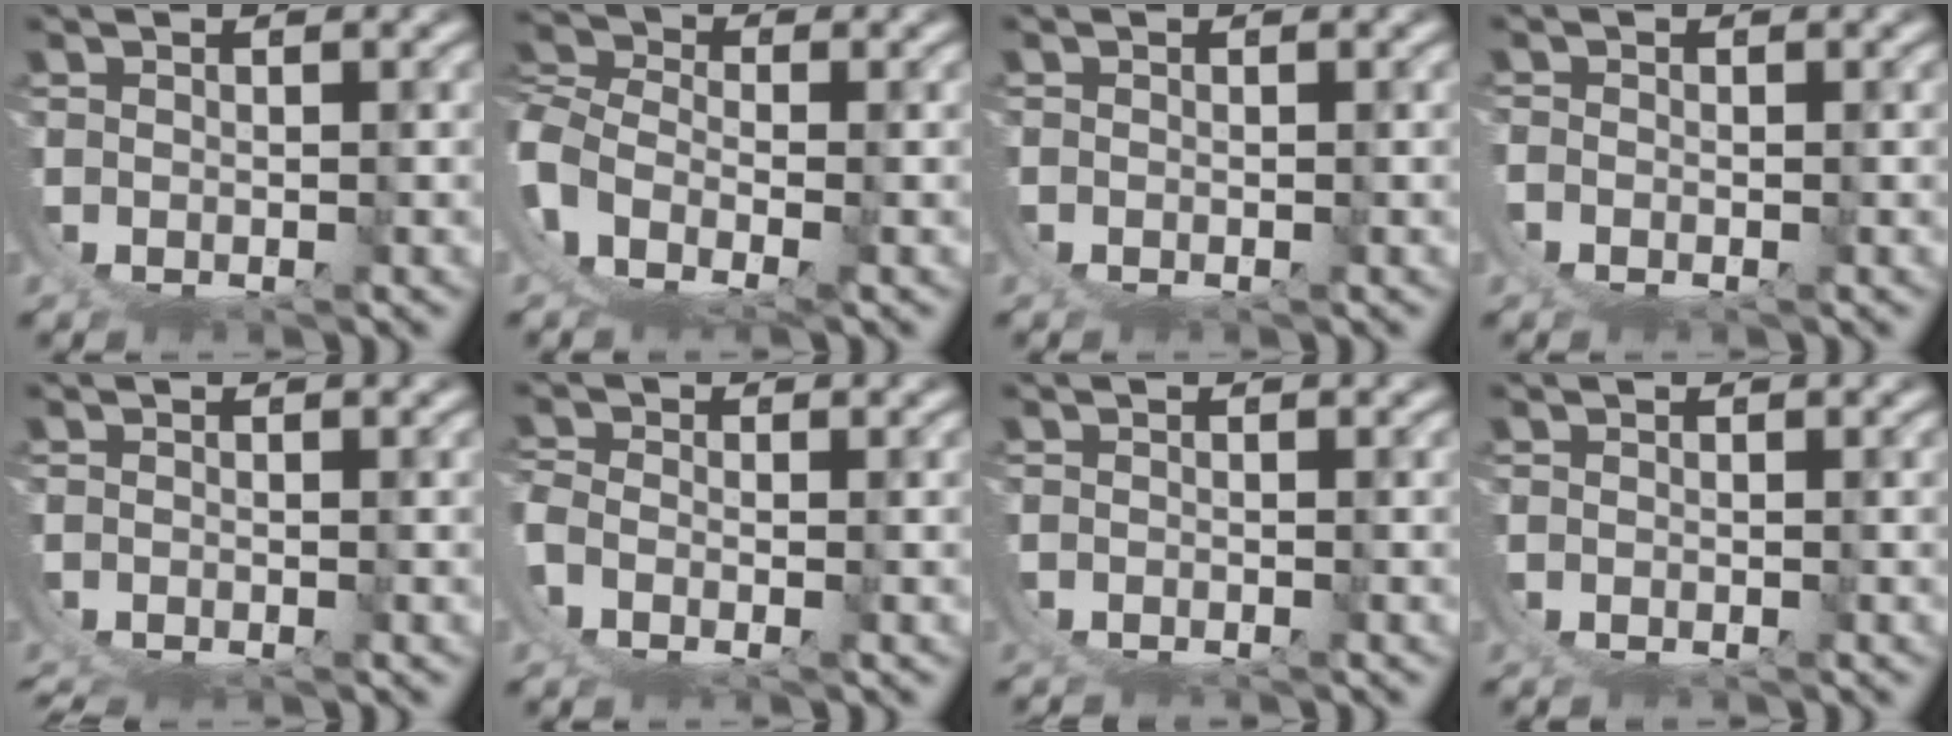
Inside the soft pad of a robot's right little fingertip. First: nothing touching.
{"total": 6.8, "force": [-2.0, 4.8, 4.5], "torque": [-0.115, -0.032, -0.029]}
{"total": 0.0}
{"total": 0.8, "force": [-0.5, -0.5, 0.3], "torque": [0.001, 0.000, -0.011]}
{"total": 3.8, "force": [-2.7, 2.5, 0.8], "torque": [-0.021, -0.016, -0.042]}
{"total": 1.7, "force": [-1.0, 0.3, 1.3], "torque": [-0.030, -0.011, -0.017]}
{"total": 1.9, "force": [-1.7, 0.9, 0.1], "torque": [-0.006, -0.006, -0.027]}
{"total": 0.8, "force": [-0.8, 0.0, -0.2], "torque": [0.002, -0.004, -0.011]}